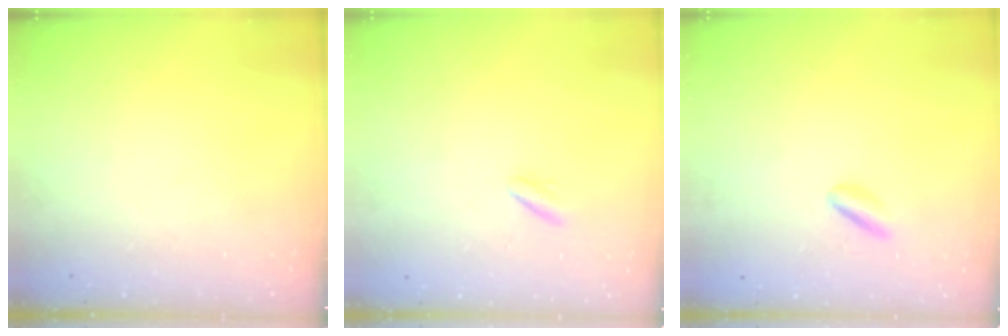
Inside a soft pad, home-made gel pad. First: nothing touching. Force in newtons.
{"total": 2.1, "press": 2.0, "slide": 0.8}
{"total": 2.5, "press": 2.4, "slide": 0.8}